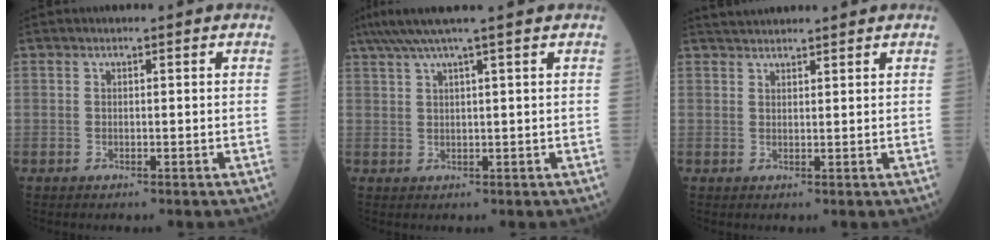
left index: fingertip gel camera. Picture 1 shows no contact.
{"total": 5.9, "force": [4.5, -1.7, 3.3], "torque": [-0.054, 0.026, 0.081]}
{"total": 3.8, "force": [3.7, 0.2, 0.9], "torque": [-0.015, 0.034, 0.066]}